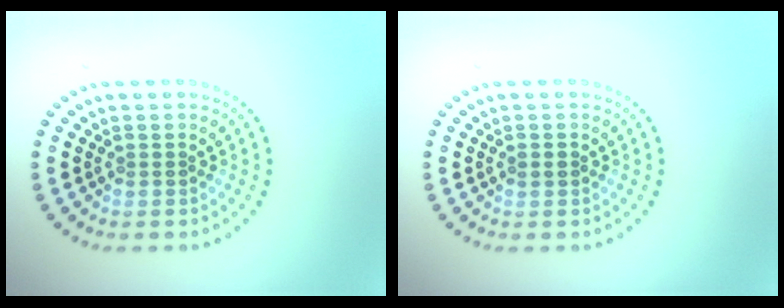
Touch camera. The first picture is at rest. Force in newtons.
{"total": 0.8, "press": 0.8, "slide": 0.0}